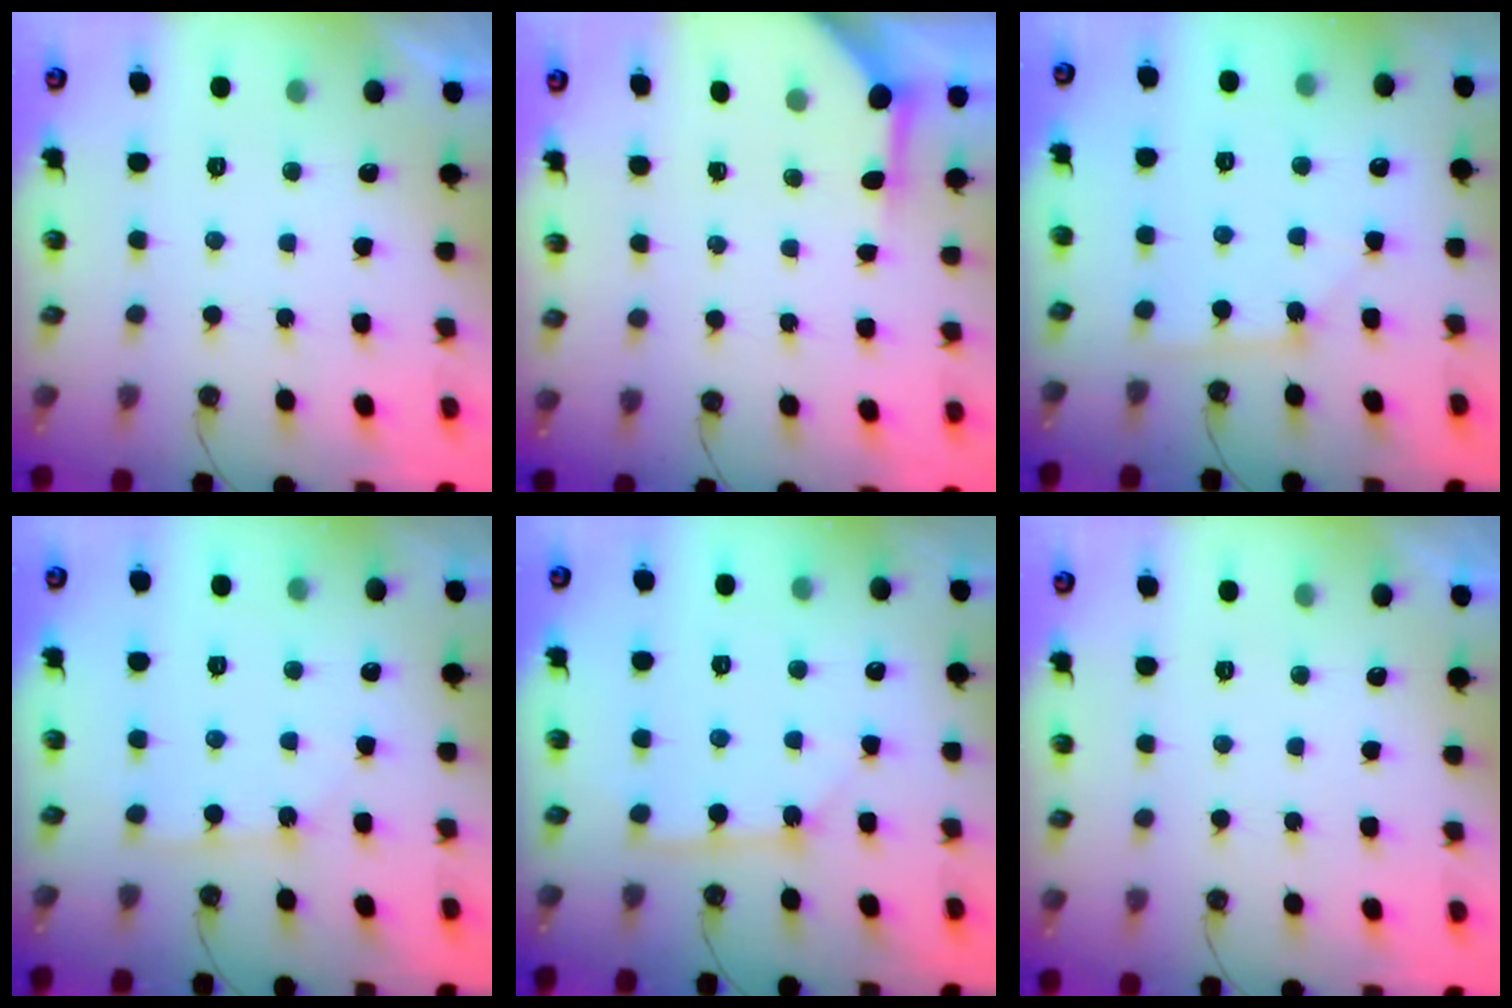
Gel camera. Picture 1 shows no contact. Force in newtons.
{"total": 3.8, "press": 3.7, "slide": 0.4}
{"total": 2.1, "press": 2.1, "slide": 0.3}
{"total": 4.2, "press": 4.2, "slide": 0.3}
{"total": 2.9, "press": 2.9, "slide": 0.1}
{"total": 0.0}